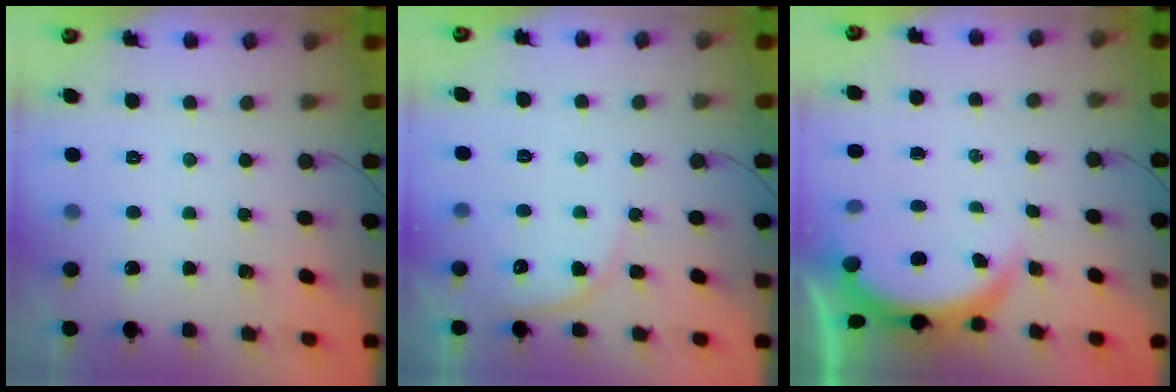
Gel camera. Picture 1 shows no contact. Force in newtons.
{"total": 6.7, "press": 6.7, "slide": 0.6}
{"total": 3.8, "press": 3.8, "slide": 0.1}